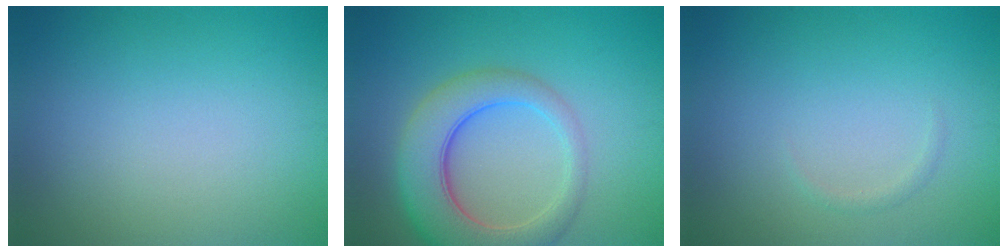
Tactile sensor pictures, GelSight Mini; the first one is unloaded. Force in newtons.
{"total": 7.2, "press": 7.2, "slide": 0.6}
{"total": 0.6, "press": 0.6, "slide": 0.0}